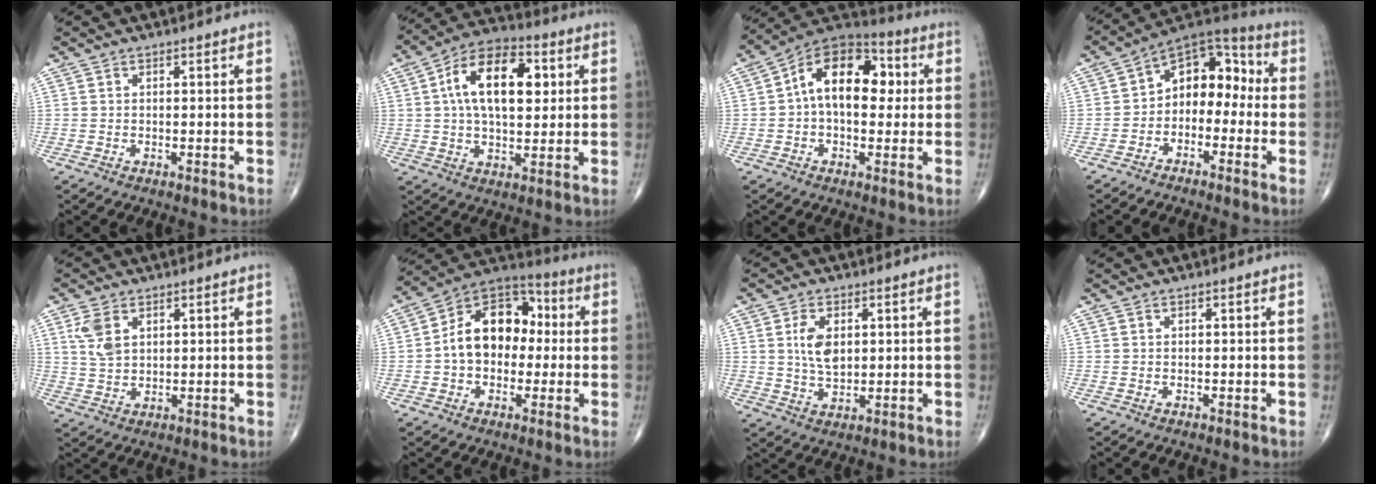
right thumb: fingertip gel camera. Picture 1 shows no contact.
{"total": 16.5, "force": [3.6, 8.9, 13.5], "torque": [-0.210, 0.013, 0.055]}
{"total": 15.6, "force": [2.0, 9.5, 12.2], "torque": [-0.162, 0.038, 0.020]}
{"total": 11.3, "force": [-1.5, 7.9, 7.9], "torque": [-0.077, 0.055, -0.046]}
{"total": 5.6, "force": [2.2, 3.4, 3.8], "torque": [-0.074, -0.003, 0.051]}
{"total": 15.2, "force": [0.3, 10.8, 10.7], "torque": [-0.139, 0.041, -0.007]}
{"total": 6.9, "force": [1.5, 4.0, 5.4], "torque": [-0.093, -0.008, 0.032]}
{"total": 0.0}